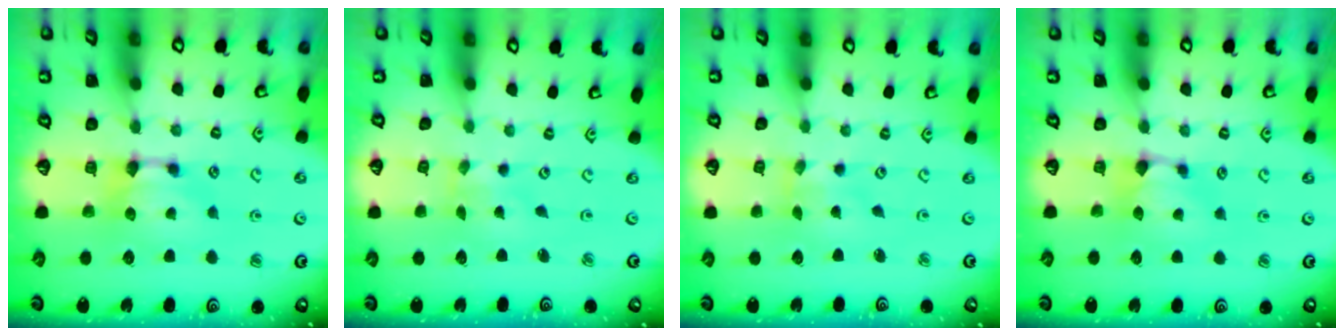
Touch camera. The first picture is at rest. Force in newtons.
{"total": 3.9, "press": 3.7, "slide": 1.1}
{"total": 2.4, "press": 2.2, "slide": 1.0}
{"total": 0.8, "press": 0.5, "slide": 0.6}